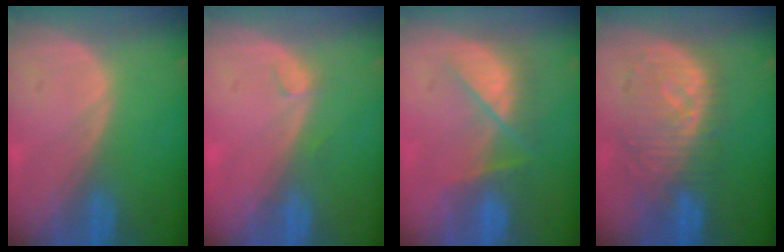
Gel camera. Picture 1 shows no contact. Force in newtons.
{"total": 1.3, "press": 1.1, "slide": 0.5}
{"total": 7.1, "press": 6.9, "slide": 1.2}
{"total": 9.4, "press": 8.9, "slide": 3.2}